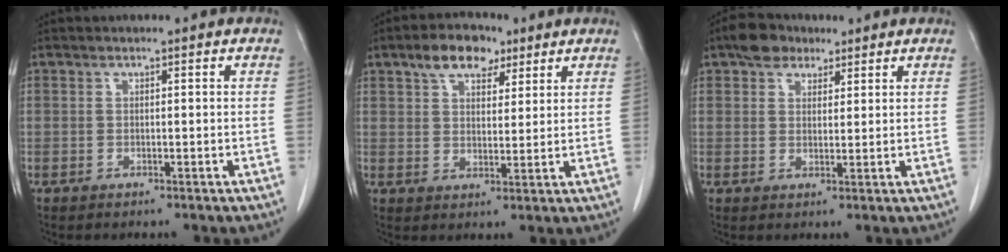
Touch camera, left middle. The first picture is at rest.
{"total": 7.5, "force": [4.7, 3.9, 4.2], "torque": [-0.069, 0.018, 0.081]}
{"total": 4.8, "force": [3.3, 3.0, 1.8], "torque": [-0.034, 0.015, 0.060]}